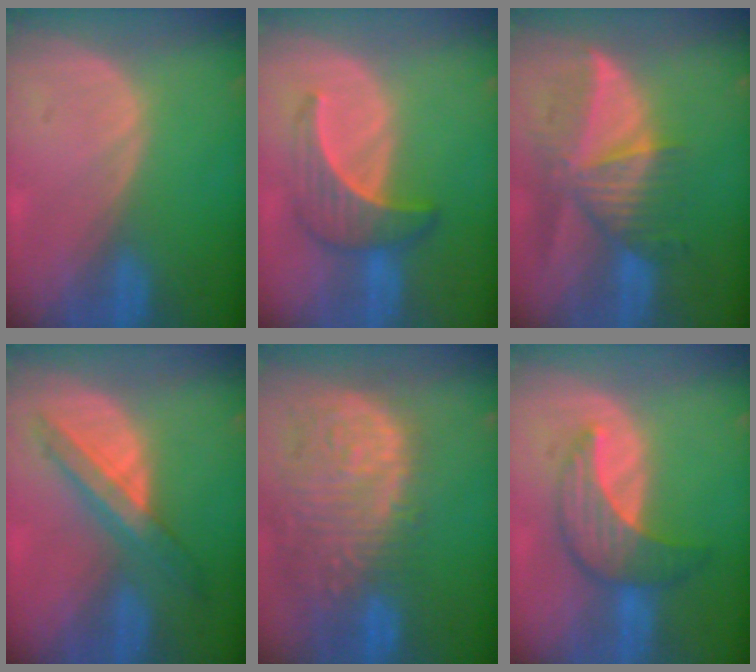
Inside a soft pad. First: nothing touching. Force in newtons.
{"total": 6.5, "press": 6.3, "slide": 1.7}
{"total": 9.3, "press": 8.4, "slide": 4.0}
{"total": 6.5, "press": 6.3, "slide": 1.6}
{"total": 14.5, "press": 11.9, "slide": 8.2}
{"total": 7.0, "press": 7.0, "slide": 0.4}